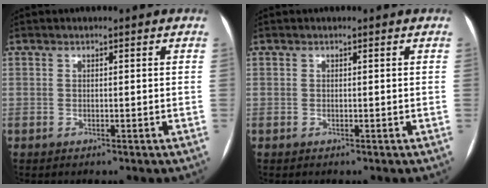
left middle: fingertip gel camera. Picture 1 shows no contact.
{"total": 0.0}